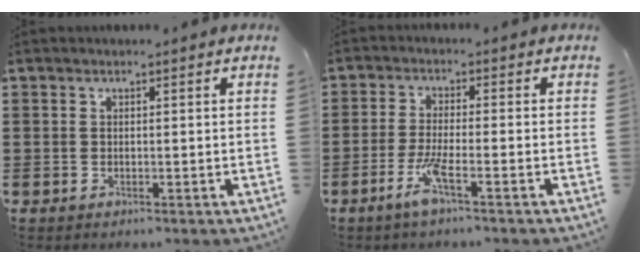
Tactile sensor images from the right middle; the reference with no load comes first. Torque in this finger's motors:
{"motor_torque": [0.28, -0.30, 0.28, 0.11]}